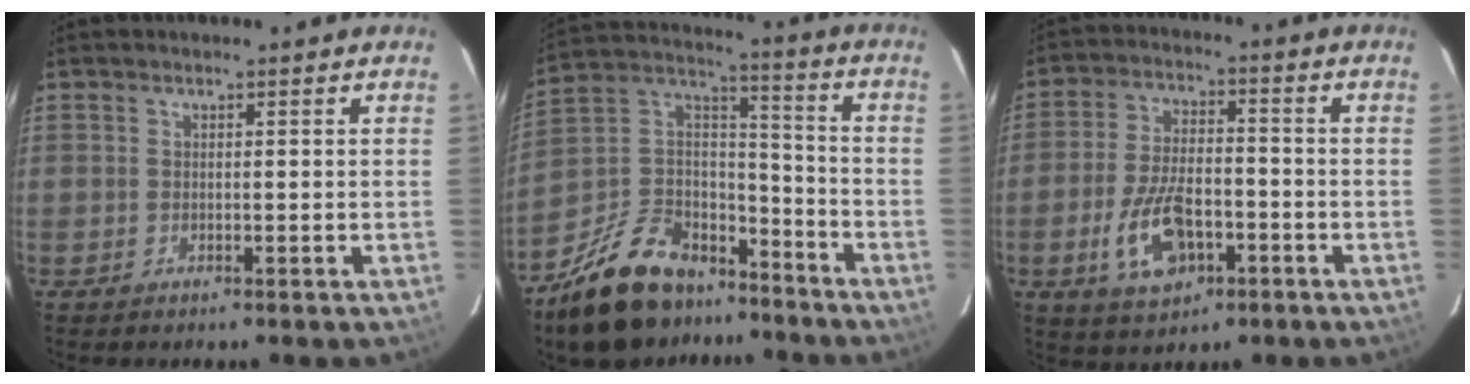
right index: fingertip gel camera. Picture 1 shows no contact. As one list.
[{"total": 21.9, "force": [-15.6, 11.5, 10.2], "torque": [-0.222, 0.045, -0.240]}, {"total": 11.7, "force": [-4.6, 6.1, 9.0], "torque": [-0.186, 0.000, -0.072]}]